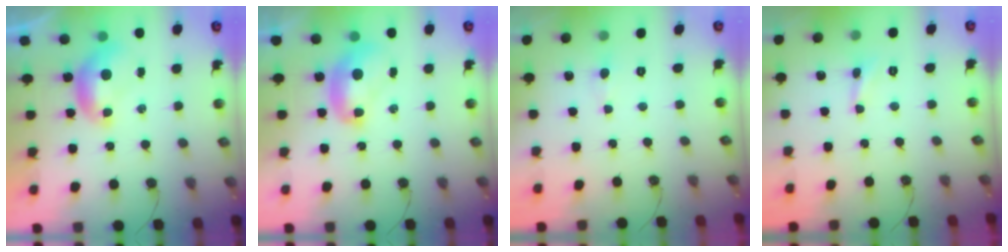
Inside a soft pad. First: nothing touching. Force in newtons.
{"total": 2.5, "press": 2.5, "slide": 0.2}
{"total": 0.7, "press": 0.5, "slide": 0.5}
{"total": 2.1, "press": 2.0, "slide": 0.6}